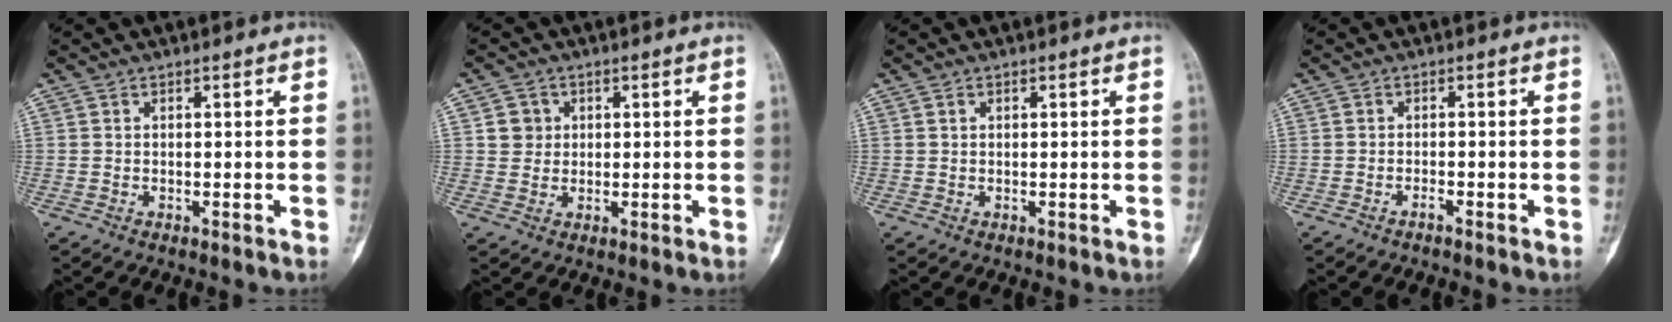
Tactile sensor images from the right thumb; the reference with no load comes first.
{"total": 3.3, "force": [0.8, 3.2, 0.6], "torque": [0.010, 0.001, 0.011]}
{"total": 0.6, "force": [0.3, 0.4, 0.3], "torque": [-0.002, 0.000, 0.005]}
{"total": 0.9, "force": [-0.8, 0.0, 0.4], "torque": [-0.014, 0.006, -0.015]}